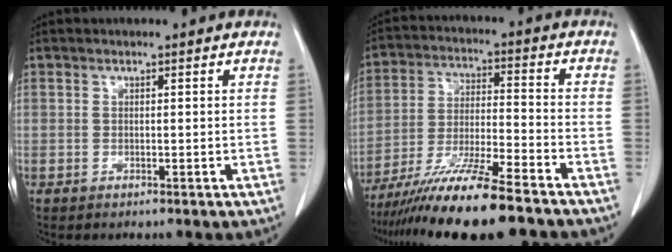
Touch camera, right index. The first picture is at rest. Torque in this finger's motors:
{"motor_torque": [1.08, -1.05, 1.01, 0.21]}